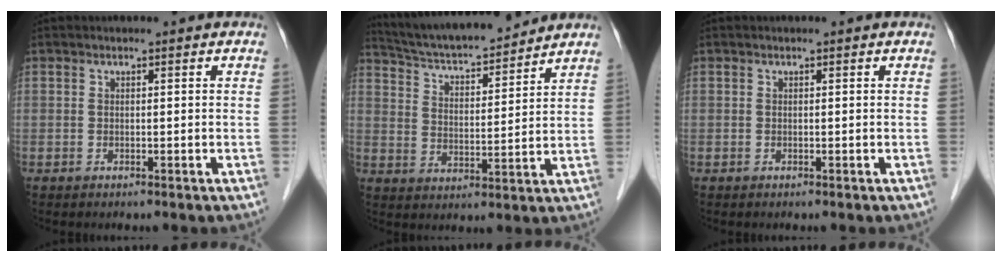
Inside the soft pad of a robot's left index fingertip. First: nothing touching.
{"total": 14.5, "force": [13.4, 1.4, 5.3], "torque": [-0.095, 0.005, 0.219]}
{"total": 0.0}